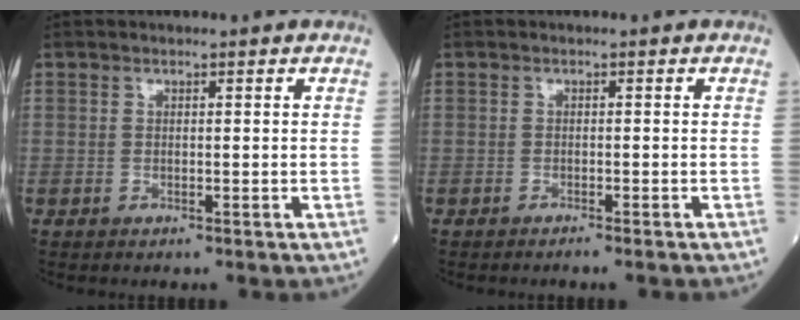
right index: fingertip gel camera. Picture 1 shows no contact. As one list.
[{"total": 2.2, "force": [-1.9, -0.1, 1.1], "torque": [-0.012, 0.000, -0.023]}]